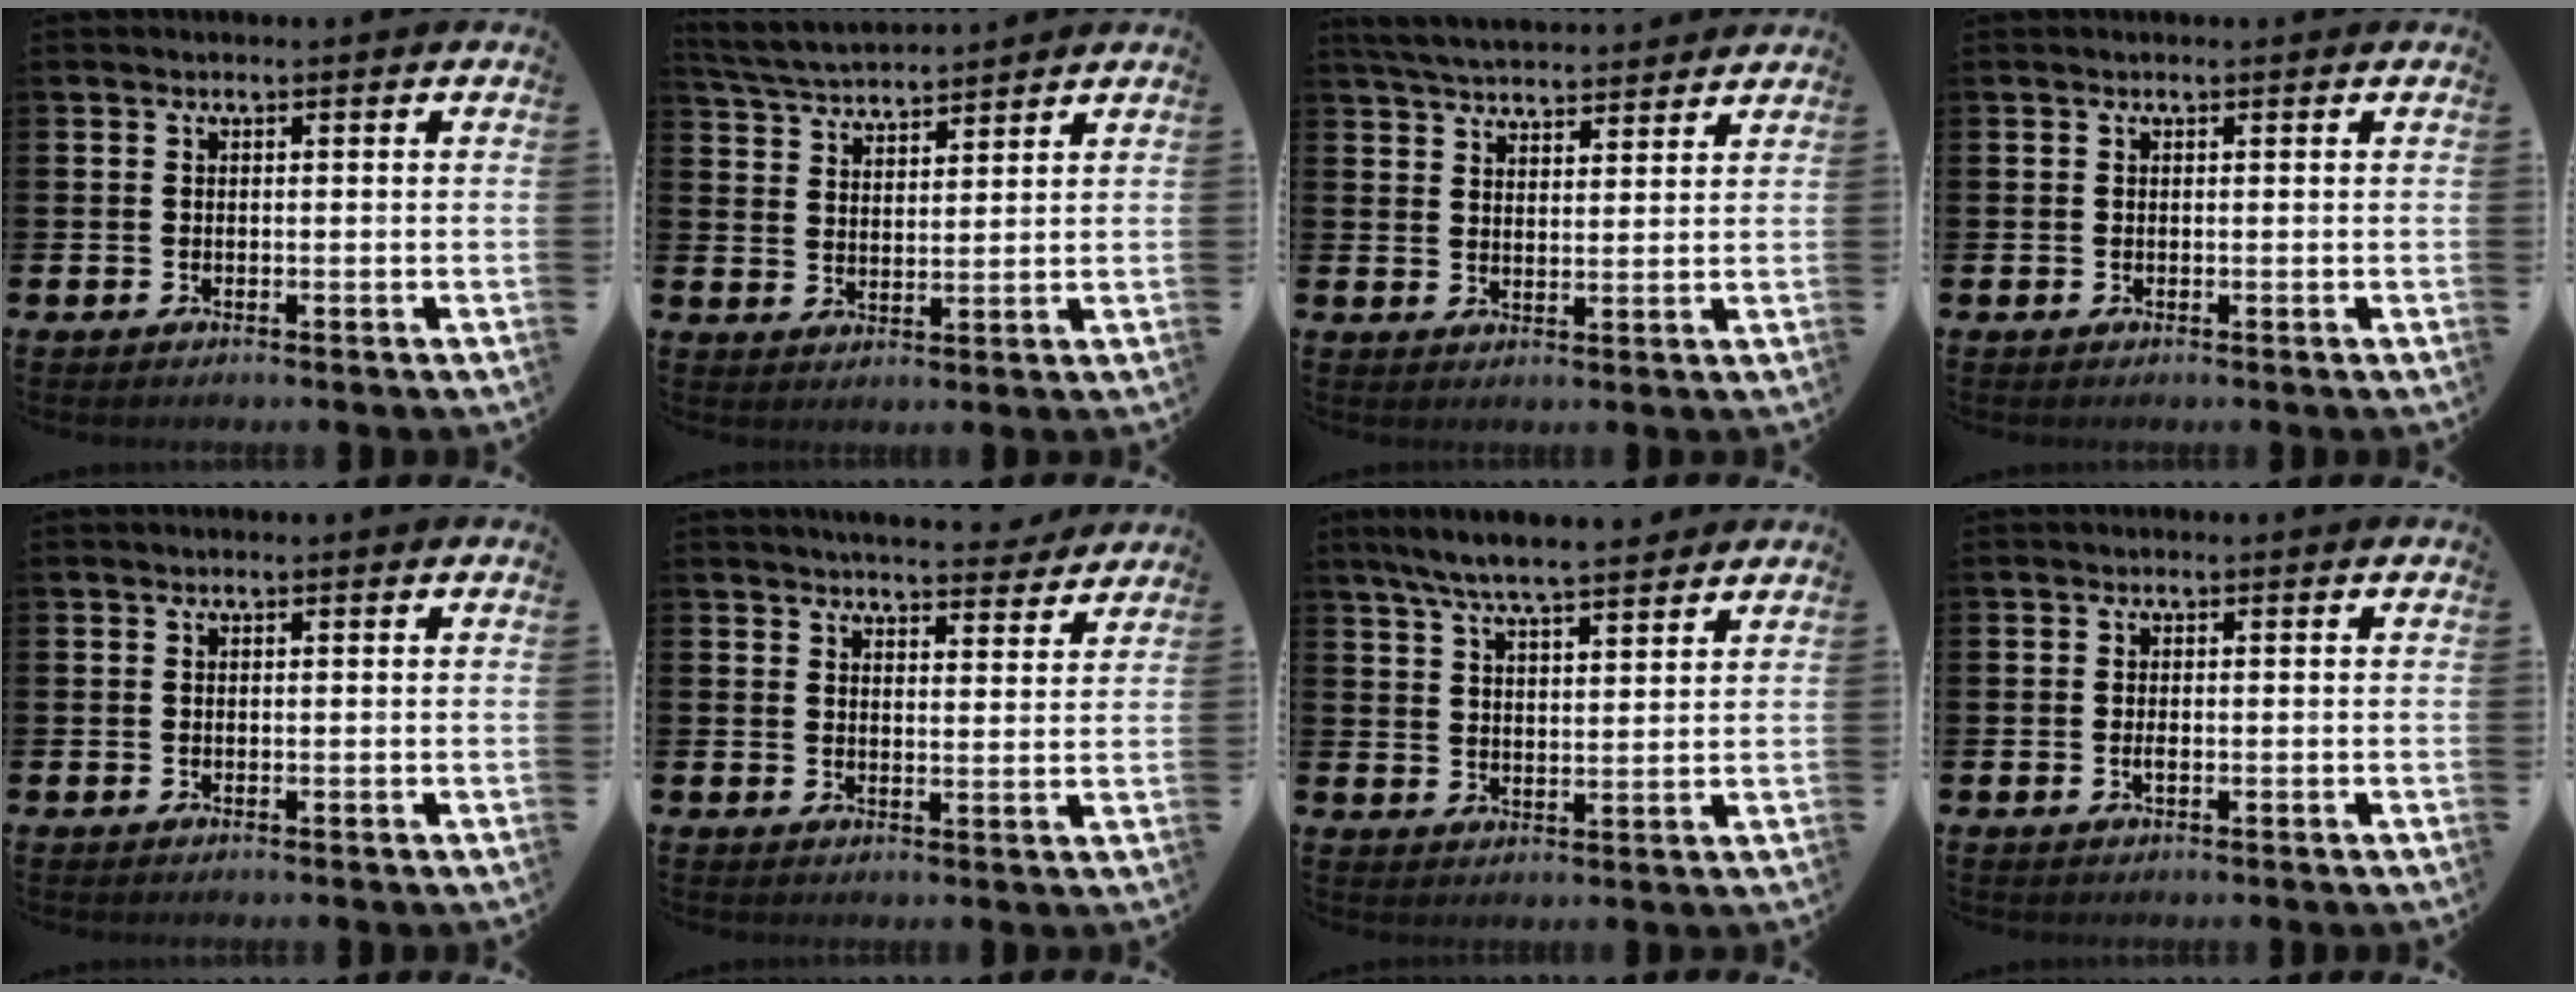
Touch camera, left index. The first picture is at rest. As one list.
[{"total": 4.7, "force": [4.7, 0.6, 0.4], "torque": [-0.029, -0.024, 0.084]}, {"total": 5.2, "force": [5.1, 0.6, 0.5], "torque": [-0.033, -0.023, 0.094]}, {"total": 0.0}, {"total": 0.0}, {"total": 4.4, "force": [4.4, 0.3, 0.4], "torque": [-0.011, -0.030, 0.076]}, {"total": 6.3, "force": [5.9, 0.6, 2.1], "torque": [-0.066, -0.020, 0.108]}, {"total": 1.1, "force": [-0.2, 0.4, 1.0], "torque": [-0.013, -0.002, -0.004]}]